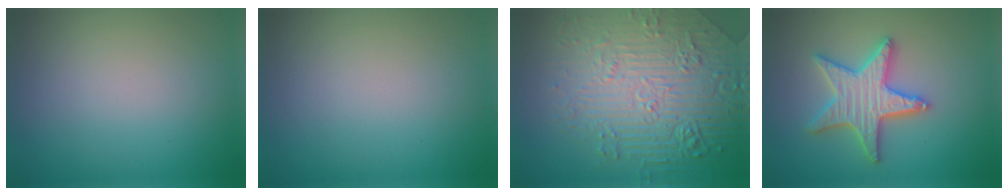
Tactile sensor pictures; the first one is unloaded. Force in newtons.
{"total": 0.0}
{"total": 8.2, "press": 6.2, "slide": 5.4}
{"total": 5.2, "press": 5.1, "slide": 0.8}